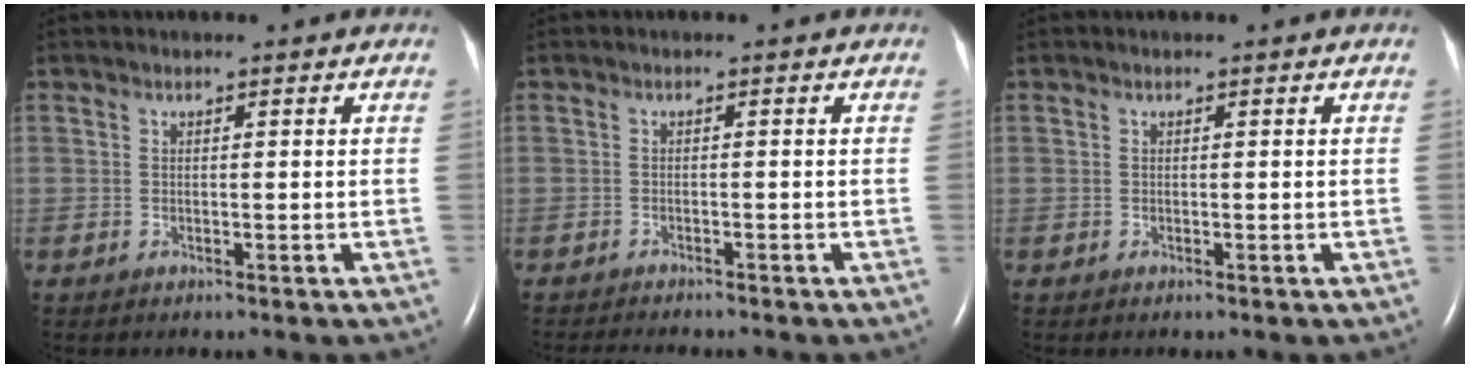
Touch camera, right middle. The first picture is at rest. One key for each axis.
{"total": 4.9, "fx": -4.5, "fy": 0.5, "fz": 1.8, "tx": -0.025, "ty": -0.012, "tz": -0.065}
{"total": 0.0}